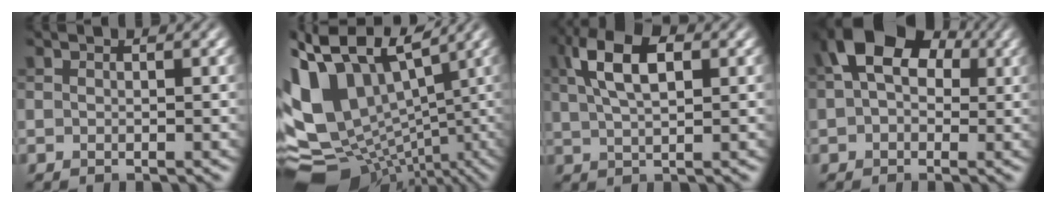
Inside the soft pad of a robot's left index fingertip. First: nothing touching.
{"total": 13.8, "force": [0.4, 9.4, 10.1], "torque": [-0.224, 0.009, 0.026]}
{"total": 6.5, "force": [2.3, 2.9, 5.4], "torque": [-0.102, 0.015, 0.034]}
{"total": 10.0, "force": [3.1, 6.7, 6.7], "torque": [-0.095, 0.035, 0.028]}